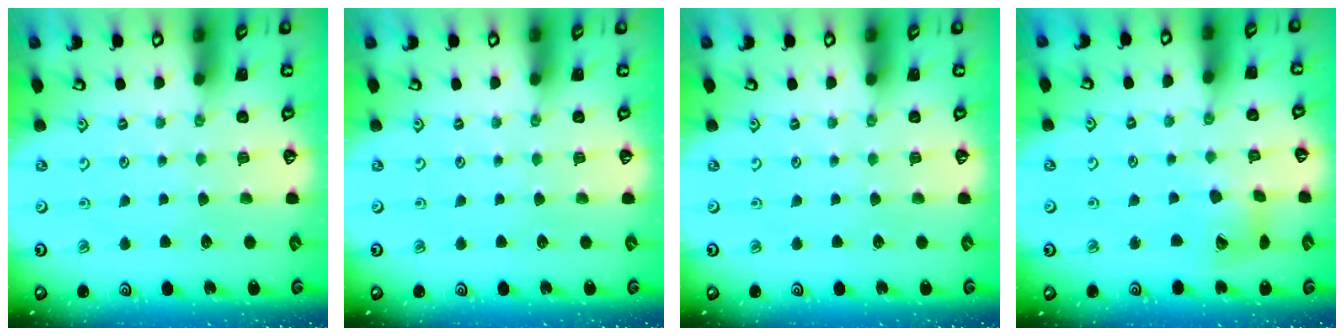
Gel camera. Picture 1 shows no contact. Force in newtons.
{"total": 0.0}
{"total": 0.0}
{"total": 9.5, "press": 9.4, "slide": 1.3}